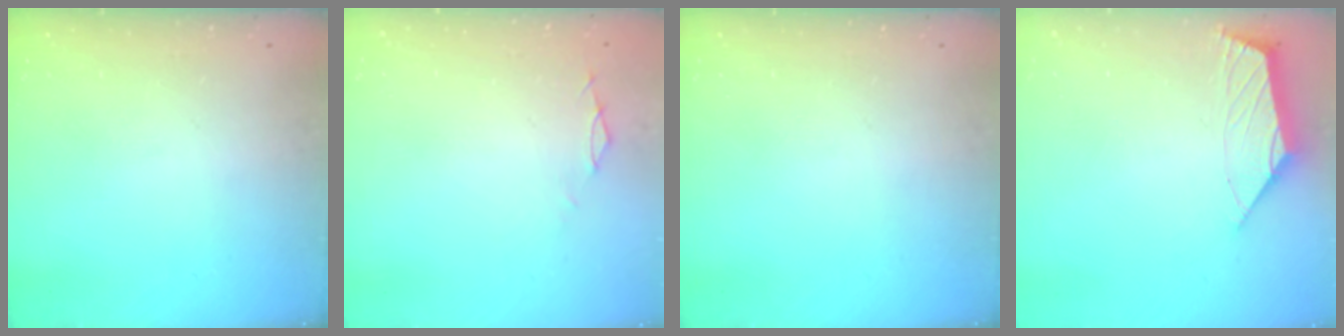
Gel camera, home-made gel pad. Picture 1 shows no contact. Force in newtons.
{"total": 0.0}
{"total": 0.0}
{"total": 2.9, "press": 2.8, "slide": 0.6}